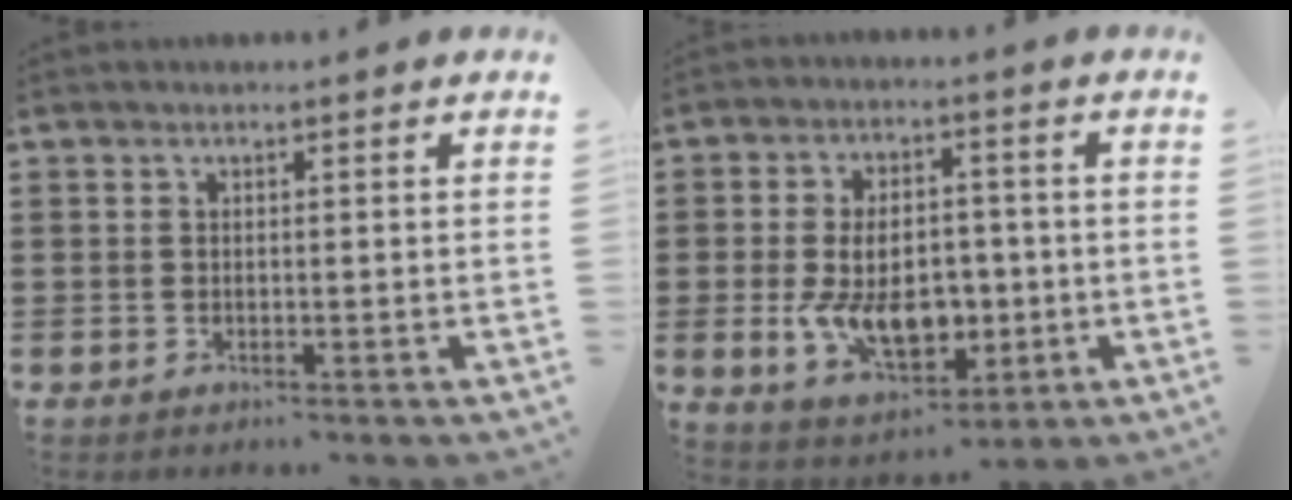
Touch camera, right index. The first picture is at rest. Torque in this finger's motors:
{"motor_torque": [2.14, 0.00, 1.05, 0.21]}